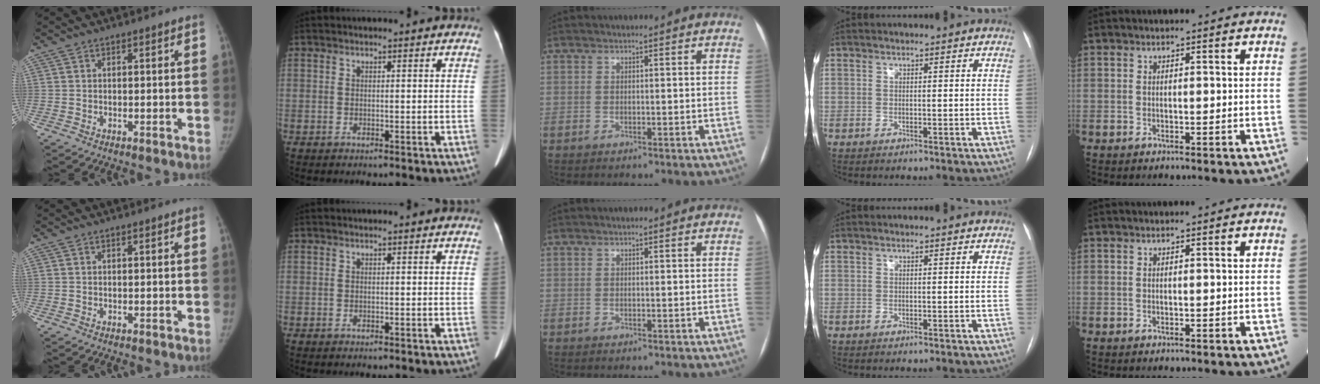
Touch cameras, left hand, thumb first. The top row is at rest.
{}